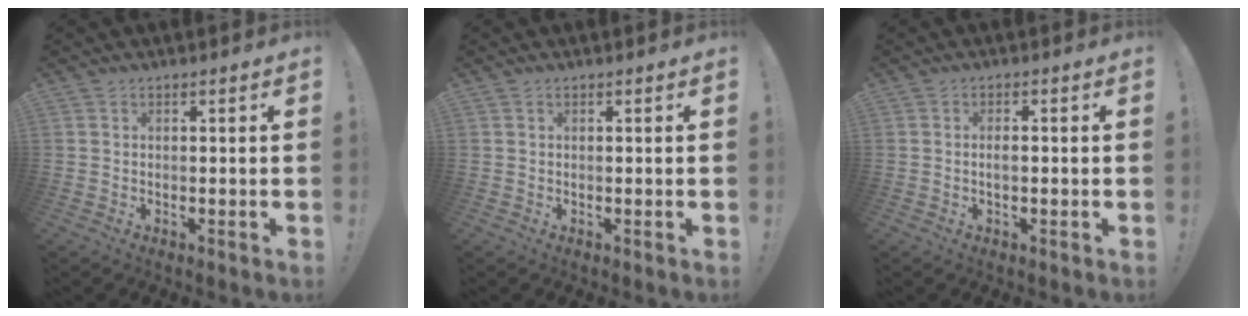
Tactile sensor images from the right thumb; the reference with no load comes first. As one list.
[{"total": 0.0}, {"total": 1.6, "force": [-0.3, 0.6, 1.4], "torque": [-0.026, 0.003, -0.007]}]